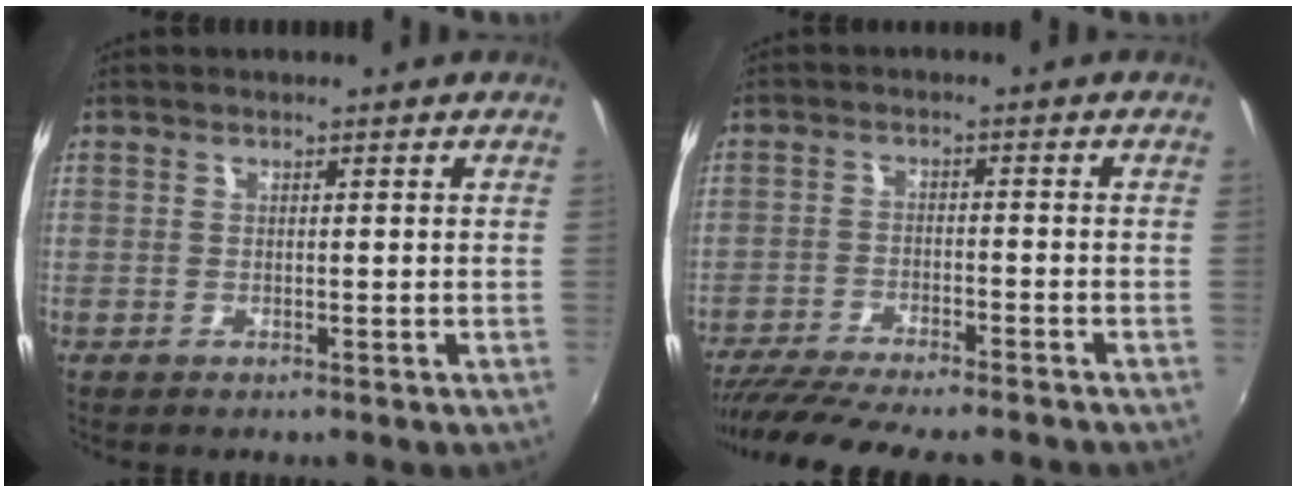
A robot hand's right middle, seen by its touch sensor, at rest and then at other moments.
{"total": 15.0, "force": [-13.0, 2.1, 7.1], "torque": [-0.146, -0.031, -0.205]}